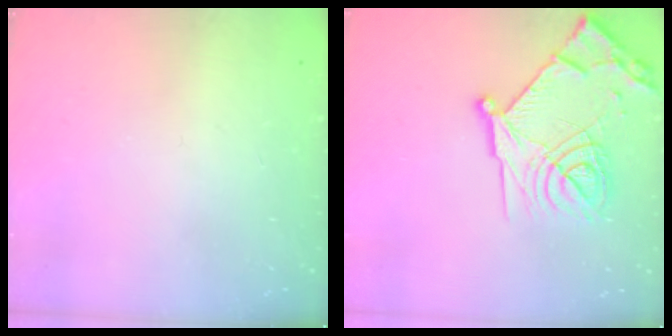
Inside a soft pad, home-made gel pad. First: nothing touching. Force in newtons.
{"total": 20.3, "press": 20.2, "slide": 1.9}